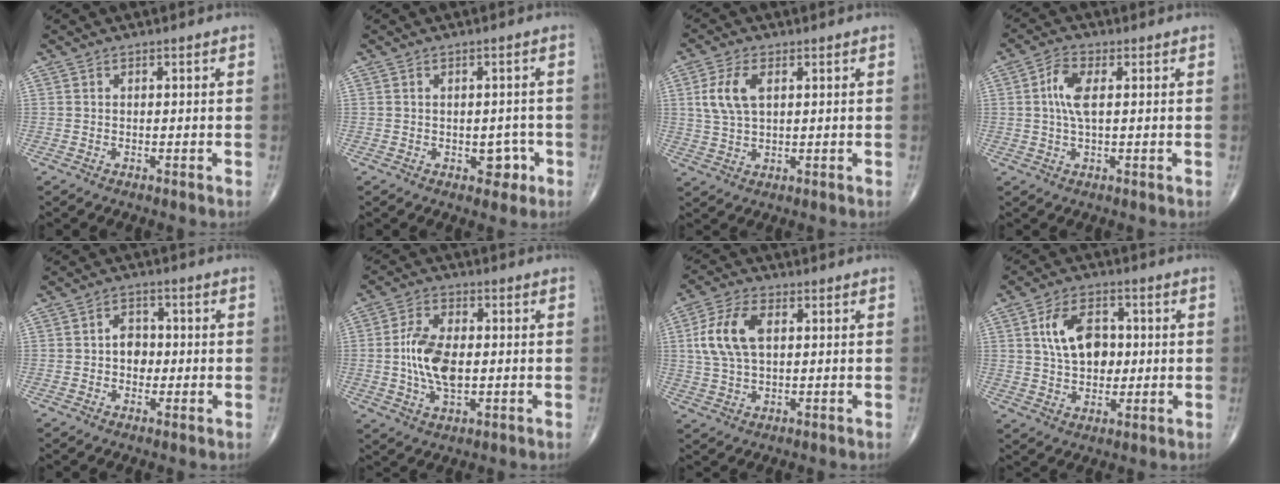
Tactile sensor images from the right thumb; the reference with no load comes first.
{"total": 3.5, "force": [-1.1, 2.4, 2.3], "torque": [-0.005, 0.007, -0.013]}
{"total": 6.9, "force": [1.9, 3.7, 5.5], "torque": [-0.122, 0.000, 0.040]}
{"total": 5.5, "force": [0.9, 2.3, 4.9], "torque": [-0.113, 0.004, 0.012]}
{"total": 4.7, "force": [-0.2, 3.6, 3.0], "torque": [-0.023, 0.009, -0.010]}
{"total": 10.6, "force": [-0.3, 5.7, 9.0], "torque": [-0.169, 0.002, -0.006]}
{"total": 9.9, "force": [2.0, 5.5, 8.0], "torque": [-0.169, 0.010, 0.038]}
{"total": 11.2, "force": [1.9, 7.3, 8.2], "torque": [-0.119, 0.002, 0.033]}